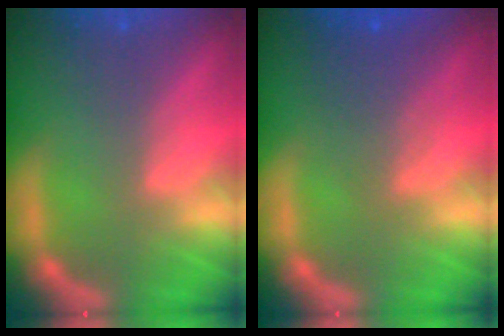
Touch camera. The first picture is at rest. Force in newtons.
{"total": 3.6}